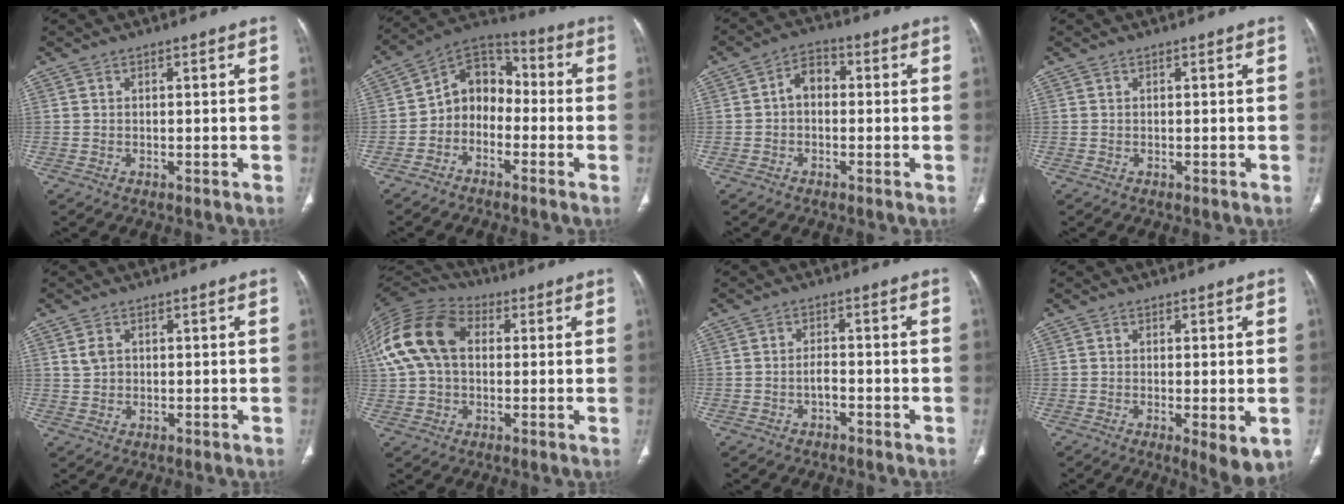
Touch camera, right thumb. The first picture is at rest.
{"total": 9.7, "force": [-2.4, 7.7, 5.4], "torque": [-0.056, 0.053, -0.062]}
{"total": 5.0, "force": [-0.1, 3.5, 3.5], "torque": [-0.043, 0.019, -0.014]}
{"total": 0.0}
{"total": 2.5, "force": [0.7, 1.9, 1.4], "torque": [-0.023, 0.002, 0.019]}
{"total": 16.6, "force": [2.9, 11.3, 11.8], "torque": [-0.242, 0.035, 0.046]}
{"total": 2.0, "force": [-1.2, 1.2, 1.2], "torque": [-0.015, 0.015, -0.020]}
{"total": 5.7, "force": [-1.4, 1.6, 5.2], "torque": [-0.080, -0.019, -0.018]}